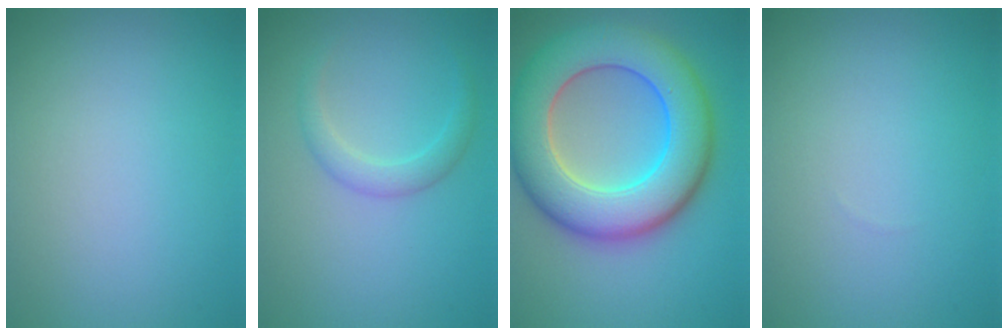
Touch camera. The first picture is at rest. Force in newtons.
{"total": 1.9, "press": 1.9, "slide": 0.1}
{"total": 11.1, "press": 11.1, "slide": 0.3}
{"total": 0.0}